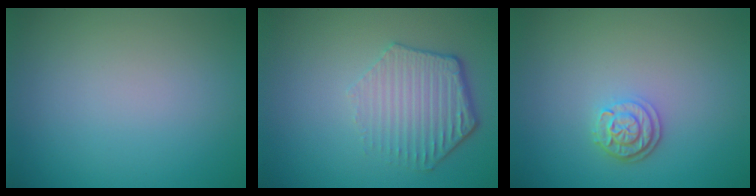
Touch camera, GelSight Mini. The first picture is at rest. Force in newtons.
{"total": 4.3, "press": 3.5, "slide": 2.6}
{"total": 2.5, "press": 2.1, "slide": 1.3}